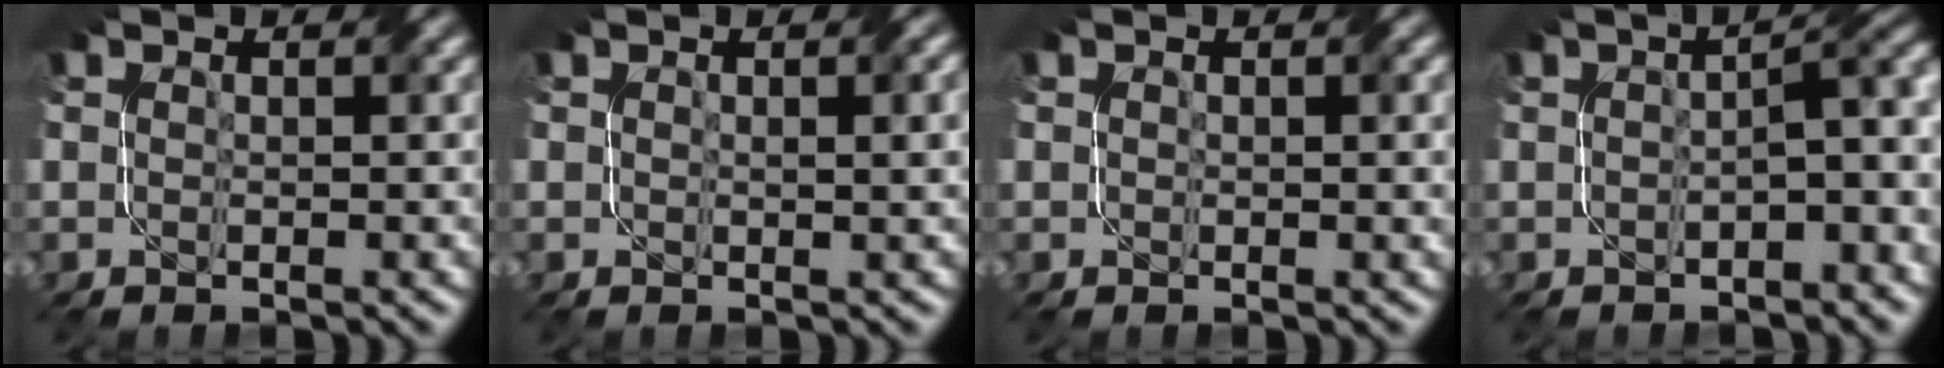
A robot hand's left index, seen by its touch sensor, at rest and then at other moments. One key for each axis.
{"total": 1.7, "fx": 0.5, "fy": 0.5, "fz": 1.5, "tx": -0.020, "ty": 0.003, "tz": 0.009}
{"total": 1.5, "fx": 0.5, "fy": 0.6, "fz": 1.2, "tx": -0.013, "ty": 0.000, "tz": 0.010}
{"total": 4.5, "fx": -0.9, "fy": 1.2, "fz": 4.3, "tx": -0.053, "ty": 0.014, "tz": -0.017}